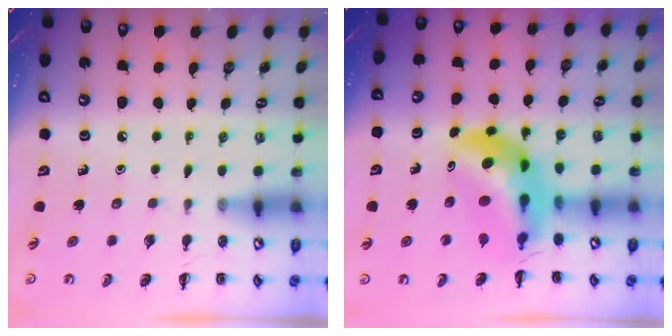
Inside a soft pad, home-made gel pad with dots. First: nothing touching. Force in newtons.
{"total": 10.3, "press": 9.8, "slide": 3.1}